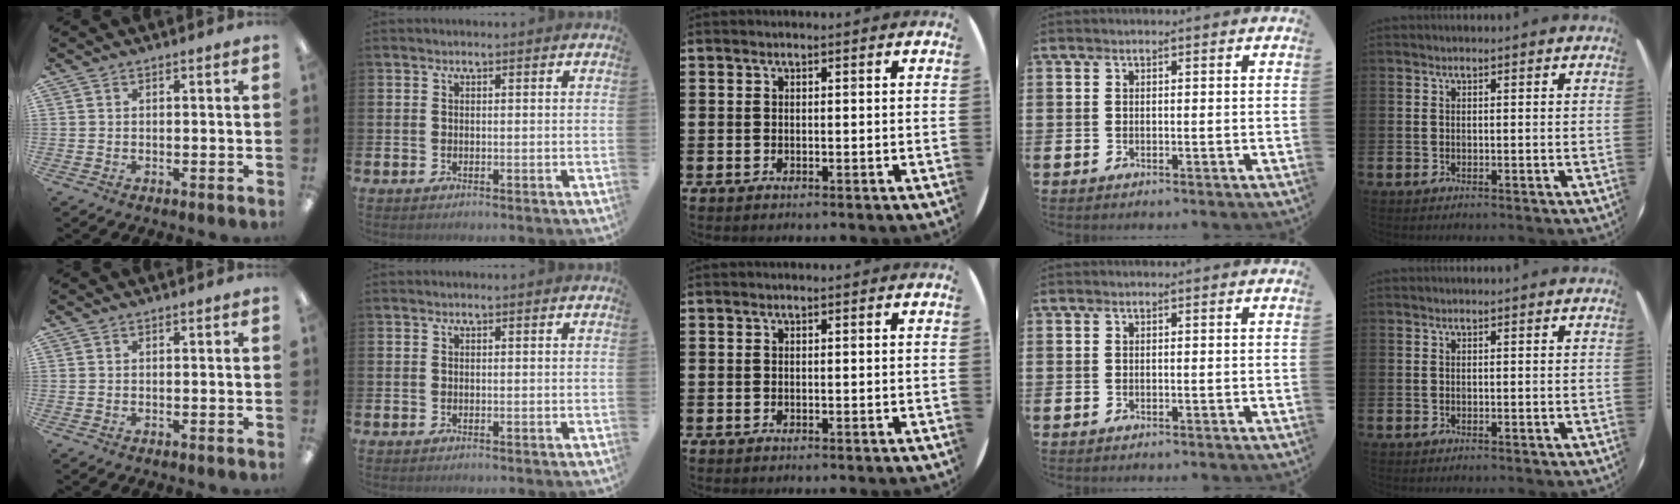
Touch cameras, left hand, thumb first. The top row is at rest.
{}